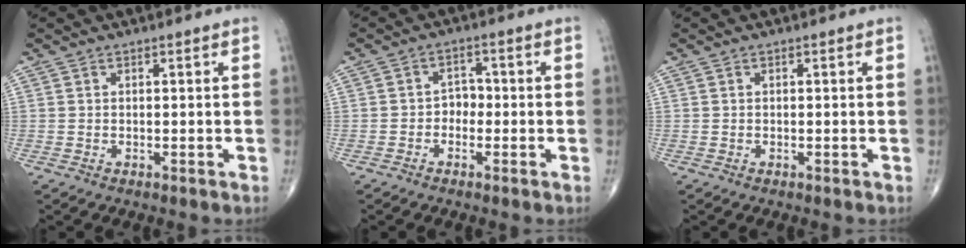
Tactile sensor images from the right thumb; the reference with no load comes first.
{"total": 3.0, "force": [-1.0, 2.4, 1.5], "torque": [-0.002, 0.015, -0.026]}
{"total": 0.0}